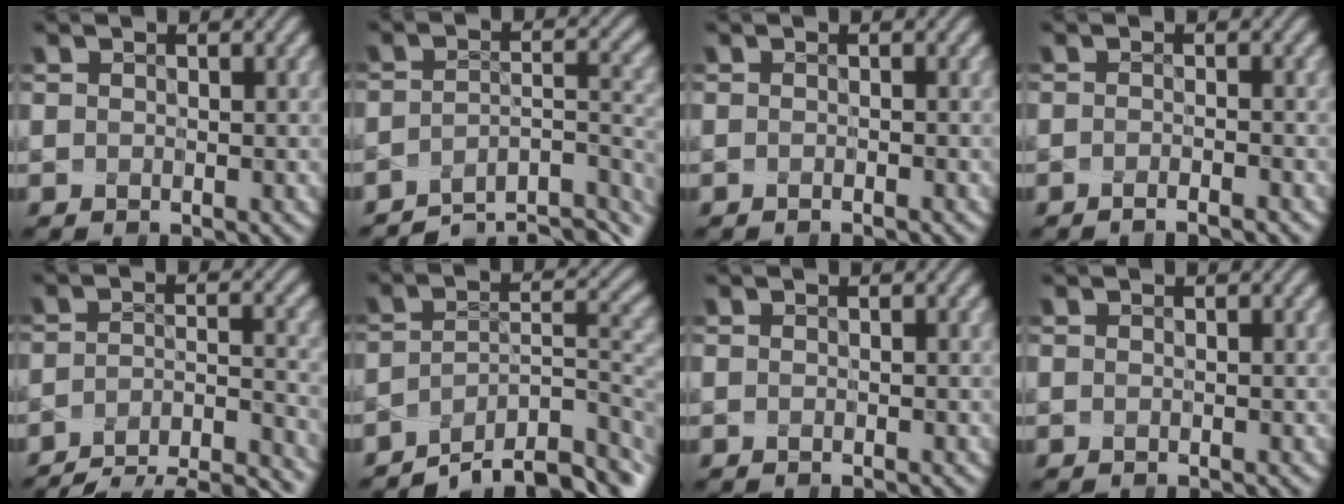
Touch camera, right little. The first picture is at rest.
{"total": 7.8, "force": [-5.3, 3.0, 4.8], "torque": [-0.072, -0.007, -0.073]}
{"total": 0.5, "force": [-0.4, -0.2, 0.2], "torque": [-0.004, -0.002, -0.007]}
{"total": 1.2, "force": [-0.9, -0.3, 0.7], "torque": [-0.010, -0.003, -0.014]}
{"total": 9.9, "force": [-8.5, 3.5, 3.9], "torque": [-0.057, 0.007, -0.102]}
{"total": 9.8, "force": [-6.2, 4.1, 6.4], "torque": [-0.097, 0.003, -0.092]}
{"total": 0.0}
{"total": 0.0}